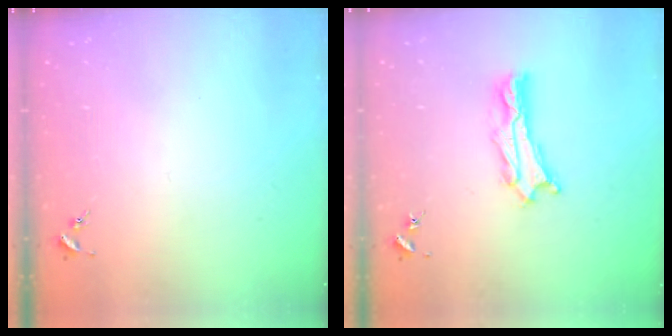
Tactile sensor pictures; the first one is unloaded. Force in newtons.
{"total": 2.6, "press": 2.6, "slide": 0.2}